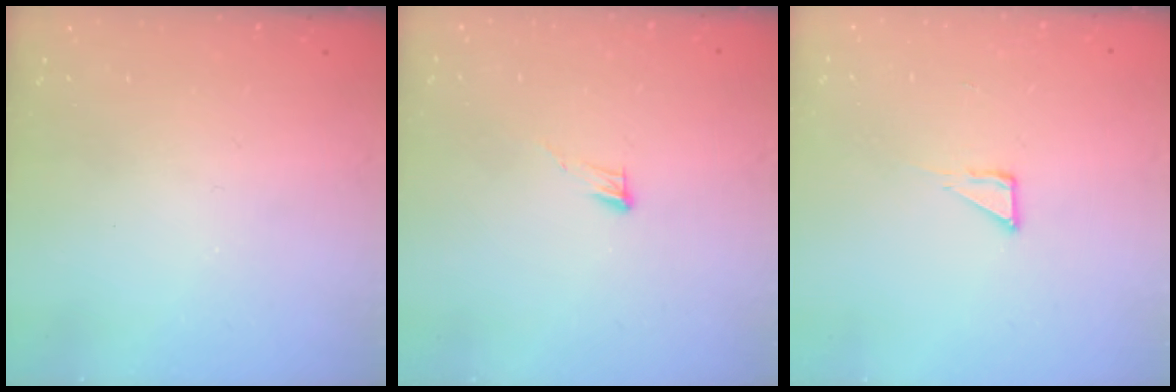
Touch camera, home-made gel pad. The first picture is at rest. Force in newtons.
{"total": 3.7, "press": 3.7, "slide": 0.3}
{"total": 3.4, "press": 3.4, "slide": 0.3}